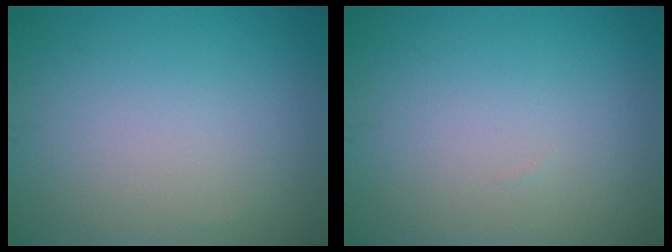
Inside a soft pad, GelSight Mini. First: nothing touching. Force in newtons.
{"total": 0.0}